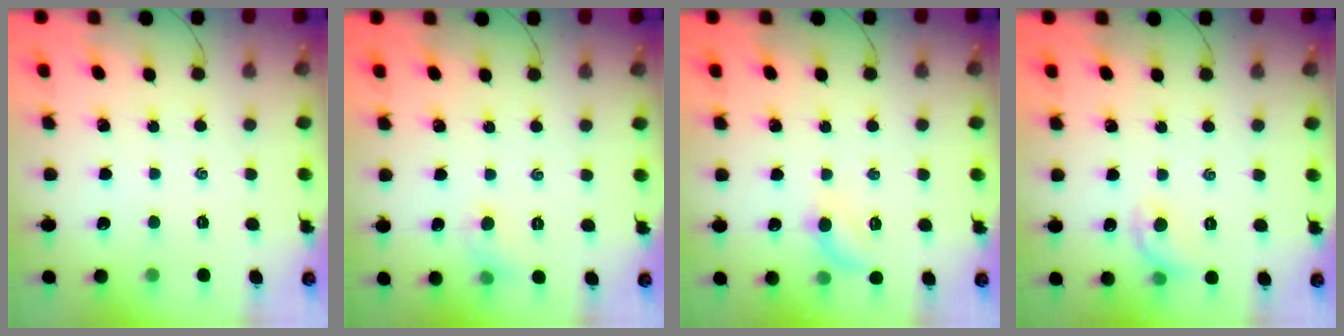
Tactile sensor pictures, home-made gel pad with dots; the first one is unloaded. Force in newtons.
{"total": 4.1, "press": 3.8, "slide": 1.5}
{"total": 6.2, "press": 6.1, "slide": 0.9}
{"total": 6.9, "press": 6.8, "slide": 0.9}